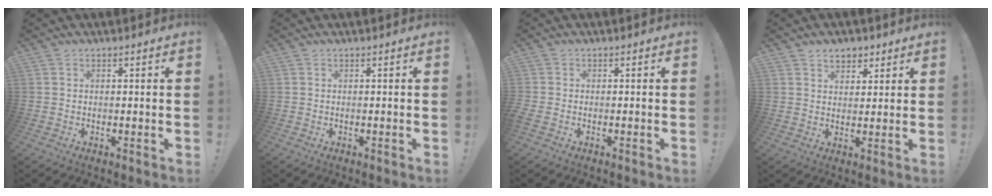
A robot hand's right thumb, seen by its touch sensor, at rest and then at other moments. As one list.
[{"total": 0.0}, {"total": 0.9, "force": [-0.6, 0.5, 0.5], "torque": [-0.011, 0.005, -0.009]}, {"total": 4.8, "force": [3.0, 3.4, 1.4], "torque": [-0.006, -0.018, 0.053]}]